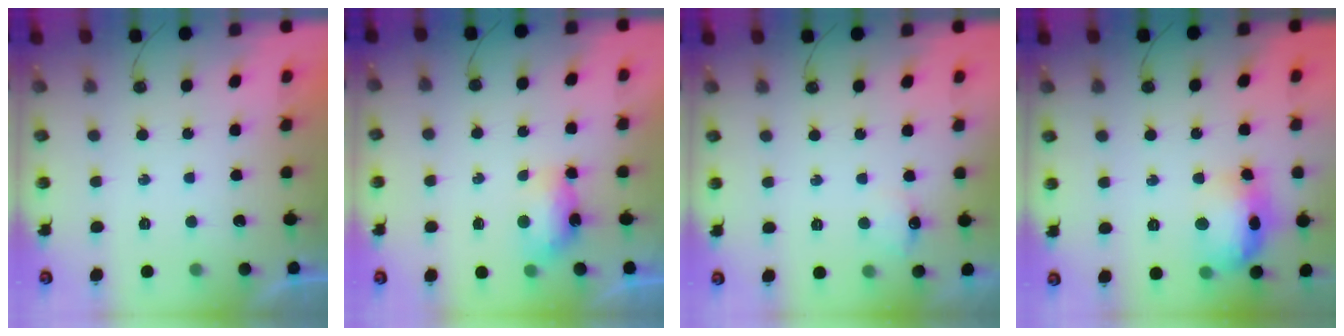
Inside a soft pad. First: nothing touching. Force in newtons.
{"total": 6.0, "press": 5.9, "slide": 0.7}
{"total": 7.6, "press": 5.8, "slide": 4.9}
{"total": 15.8, "press": 15.7, "slide": 1.2}